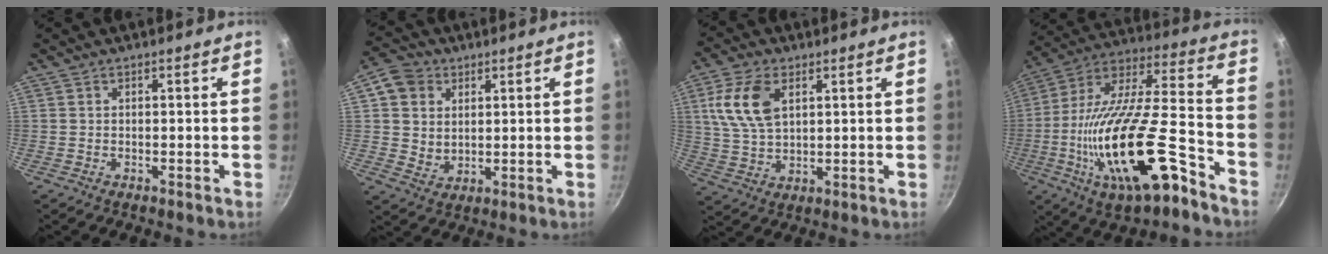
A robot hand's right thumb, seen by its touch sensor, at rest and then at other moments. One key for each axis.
{"total": 8.0, "fx": 2.8, "fy": 6.8, "fz": 3.3, "tx": -0.027, "ty": -0.011, "tz": 0.049}
{"total": 11.0, "fx": 3.6, "fy": 6.4, "fz": 8.2, "tx": -0.156, "ty": -0.006, "tz": 0.071}
{"total": 26.5, "fx": -11.3, "fy": 8.8, "fz": 22.3, "tx": -0.376, "ty": 0.037, "tz": -0.198}